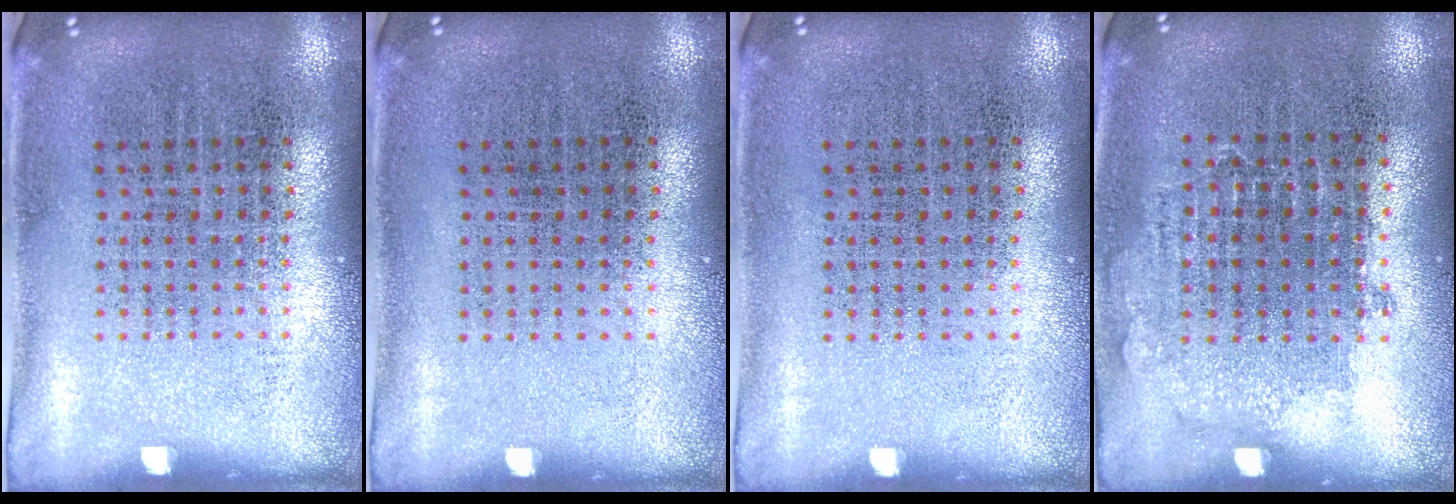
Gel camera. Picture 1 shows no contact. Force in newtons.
{"total": 0.0}
{"total": 0.0}
{"total": 0.9, "press": 0.8, "slide": 0.4}